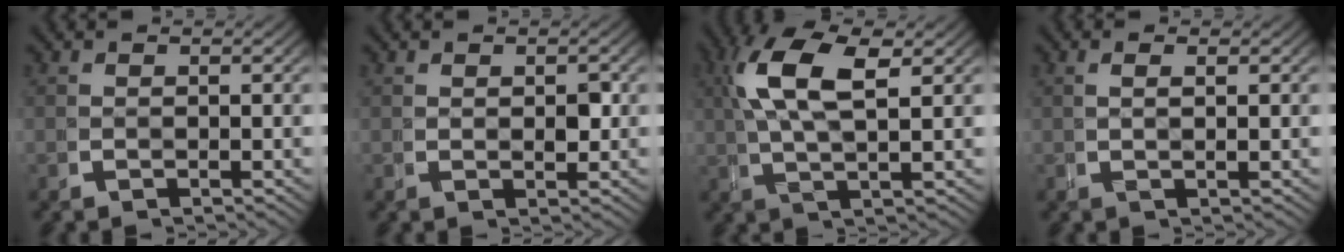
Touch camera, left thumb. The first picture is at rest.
{"total": 1.1, "force": [0.5, 0.7, 0.7], "torque": [-0.008, 0.004, 0.008]}
{"total": 6.4, "force": [2.6, 2.2, 5.5], "torque": [-0.108, 0.011, 0.049]}
{"total": 0.6, "force": [0.4, -0.3, 0.3], "torque": [-0.009, 0.011, 0.009]}